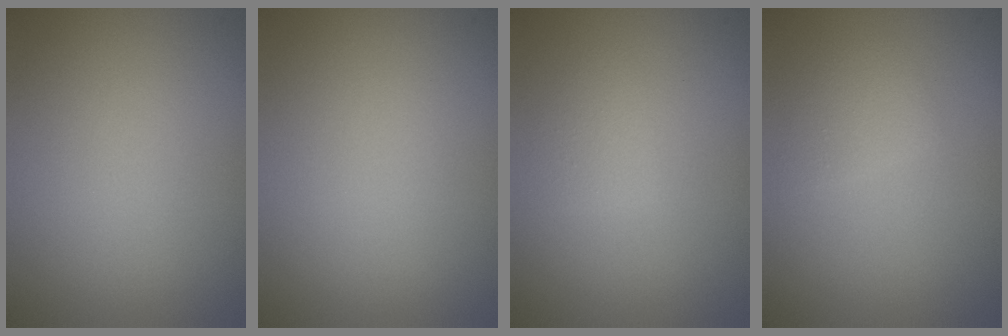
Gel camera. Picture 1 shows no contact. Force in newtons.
{"total": 0.0}
{"total": 1.3, "press": 1.3, "slide": 0.1}
{"total": 1.5, "press": 1.5, "slide": 0.2}